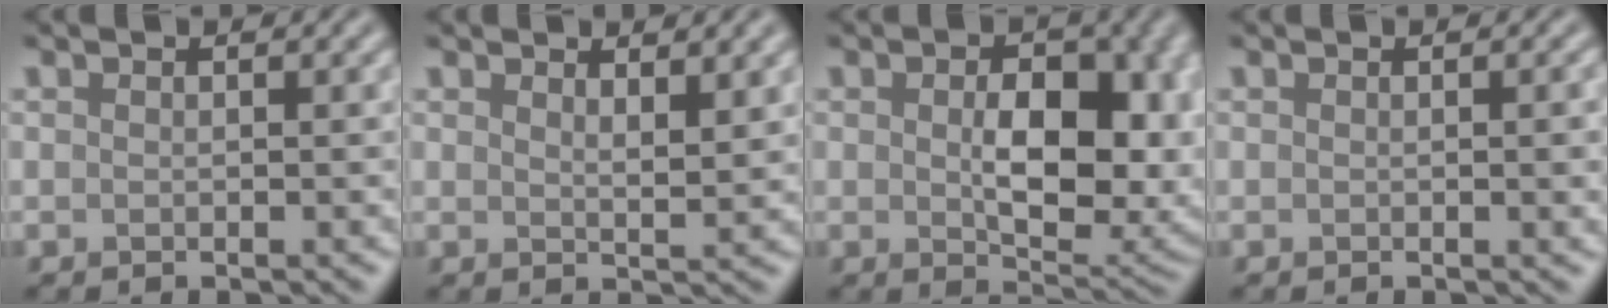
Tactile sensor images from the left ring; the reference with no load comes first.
{"total": 2.0, "force": [1.6, 0.4, 1.2], "torque": [-0.013, -0.003, 0.026]}
{"total": 9.3, "force": [0.3, 5.2, 7.7], "torque": [-0.110, -0.011, 0.013]}
{"total": 1.8, "force": [0.1, 0.4, 1.7], "torque": [-0.018, 0.001, -0.001]}